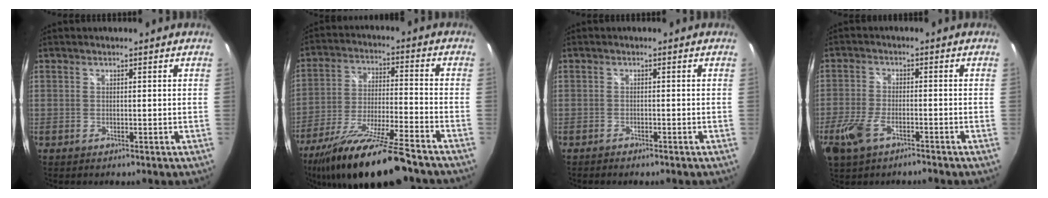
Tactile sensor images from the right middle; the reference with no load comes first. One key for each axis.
{"total": 19.1, "fx": -15.4, "fy": 1.5, "fz": 11.3, "tx": -0.221, "ty": -0.042, "tz": -0.263}
{"total": 1.5, "fx": -1.4, "fy": 0.4, "fz": 0.5, "tx": -0.018, "ty": -0.005, "tz": -0.025}
{"total": 7.1, "fx": -4.2, "fy": 3.0, "fz": 4.8, "tx": -0.122, "ty": -0.012, "tz": -0.080}